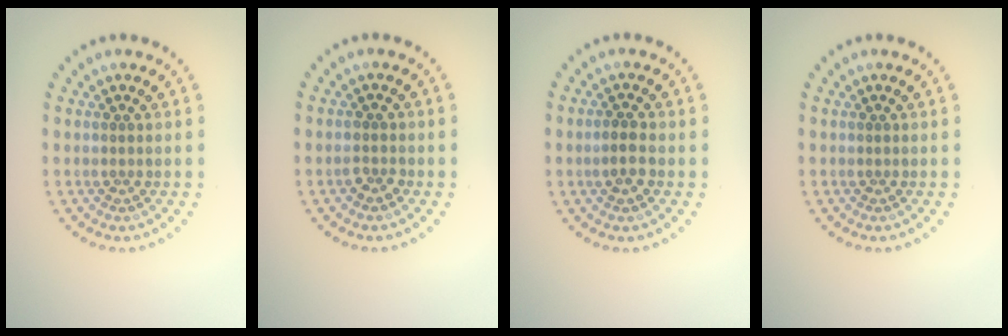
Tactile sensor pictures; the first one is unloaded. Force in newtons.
{"total": 1.2, "press": 1.2, "slide": 0.1}
{"total": 1.9, "press": 1.8, "slide": 0.4}
{"total": 0.0}